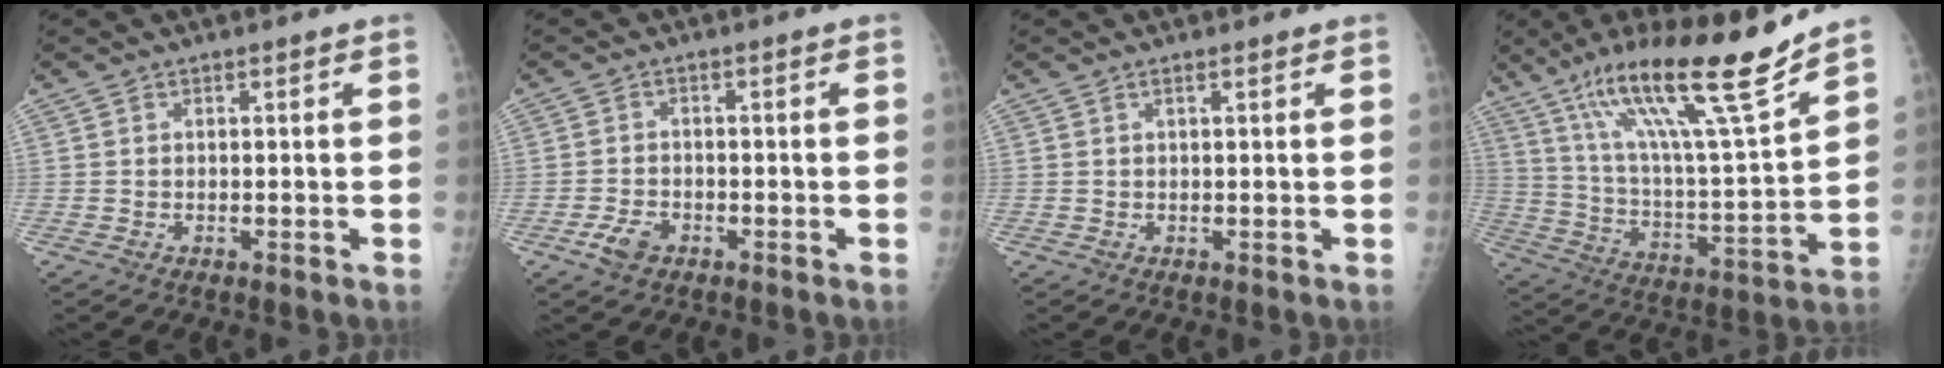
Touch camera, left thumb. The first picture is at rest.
{"total": 3.5, "force": [-2.0, 2.1, 1.9], "torque": [-0.038, 0.009, -0.034]}
{"total": 0.8, "force": [0.5, 0.1, 0.6], "torque": [-0.010, 0.002, 0.009]}
{"total": 21.8, "force": [15.2, 1.6, 15.5], "torque": [-0.242, -0.067, 0.269]}